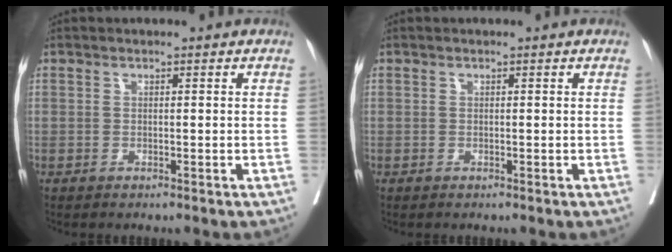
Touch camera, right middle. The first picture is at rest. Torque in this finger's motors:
{"motor_torque": [0.00, 0.00, 0.00, 0.00]}